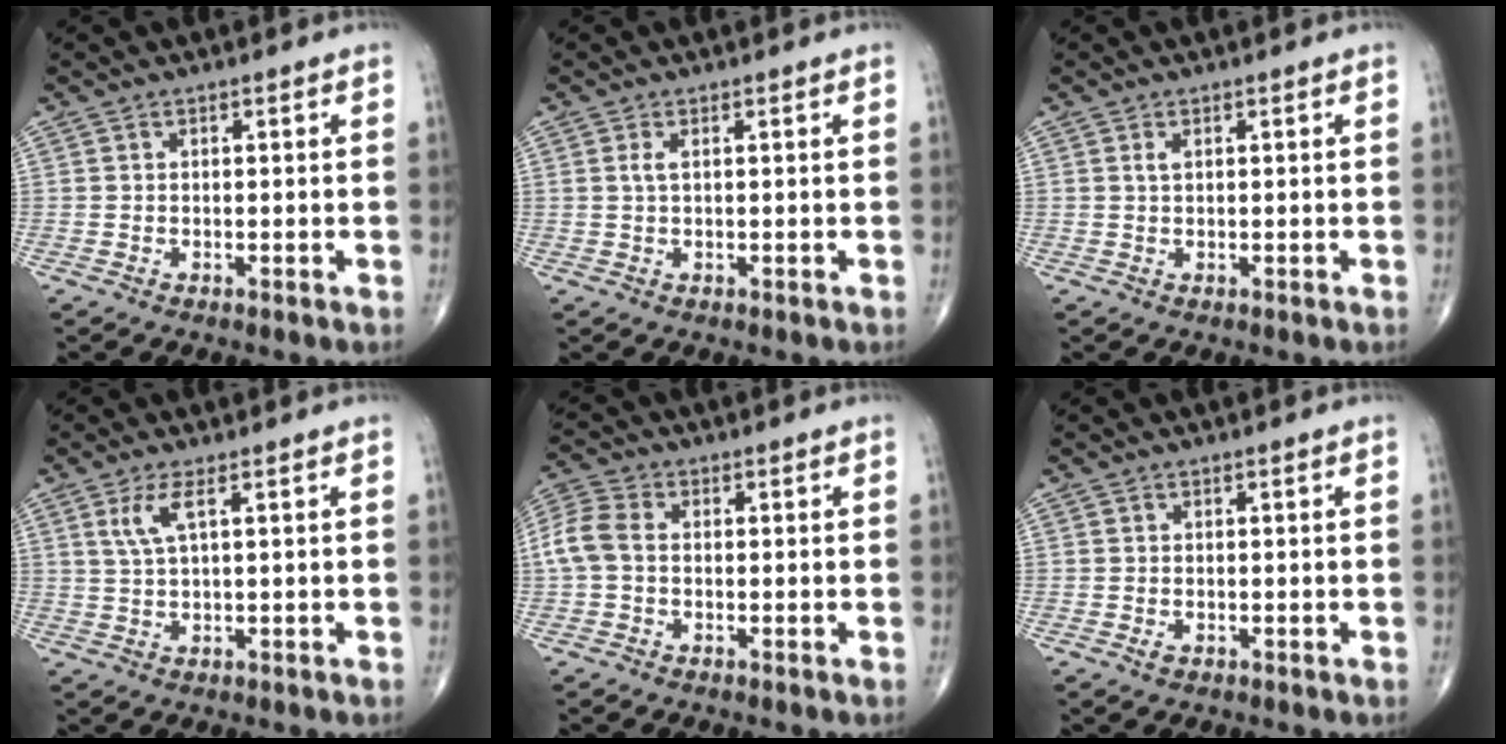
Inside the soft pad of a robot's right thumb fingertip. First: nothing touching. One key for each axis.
{"total": 1.4, "fx": 0.4, "fy": 0.5, "fz": 1.3, "tx": -0.034, "ty": 0.005, "tz": 0.012}
{"total": 0.9, "fx": 0.4, "fy": 0.4, "fz": 0.7, "tx": -0.016, "ty": 0.005, "tz": 0.008}
{"total": 3.8, "fx": 1.5, "fy": 0.7, "fz": 3.4, "tx": -0.088, "ty": -0.001, "tz": 0.037}
{"total": 6.4, "fx": -0.2, "fy": 4.4, "fz": 4.6, "tx": -0.114, "ty": 0.018, "tz": -0.012}
{"total": 0.9, "fx": -0.3, "fy": 0.6, "fz": 0.6, "tx": -0.009, "ty": -0.001, "tz": -0.005}